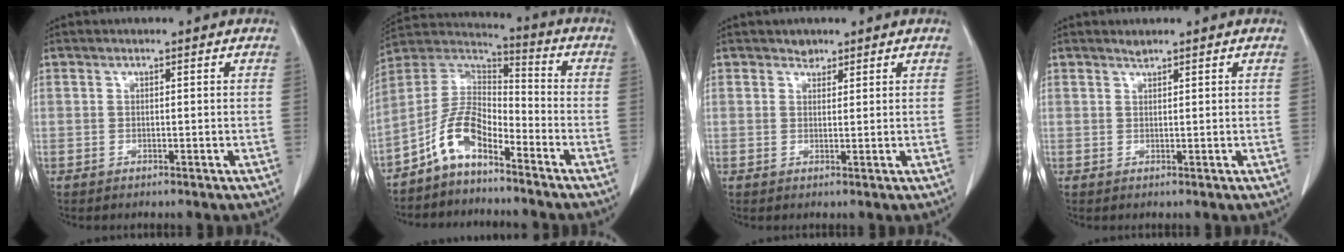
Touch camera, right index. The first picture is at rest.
{"total": 9.0, "force": [-5.9, 3.6, 5.7], "torque": [-0.126, 0.028, -0.120]}
{"total": 1.3, "force": [1.0, 0.8, 0.0], "torque": [0.005, -0.004, 0.013]}
{"total": 0.7, "force": [0.7, 0.0, 0.0], "torque": [-0.005, 0.000, 0.014]}